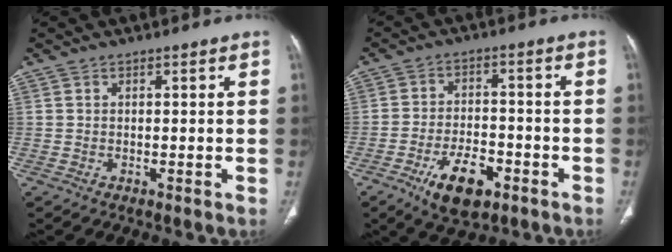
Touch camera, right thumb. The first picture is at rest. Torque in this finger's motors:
{"motor_torque": [1.63, 1.31, -0.05, -0.20, 0.06]}